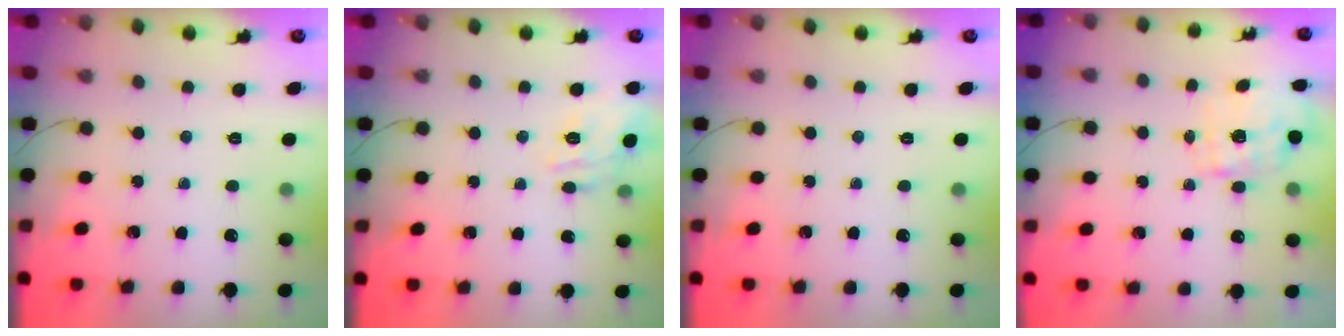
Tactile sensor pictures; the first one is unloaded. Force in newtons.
{"total": 10.5, "press": 10.5, "slide": 0.8}
{"total": 0.0}
{"total": 2.3, "press": 2.3, "slide": 0.5}